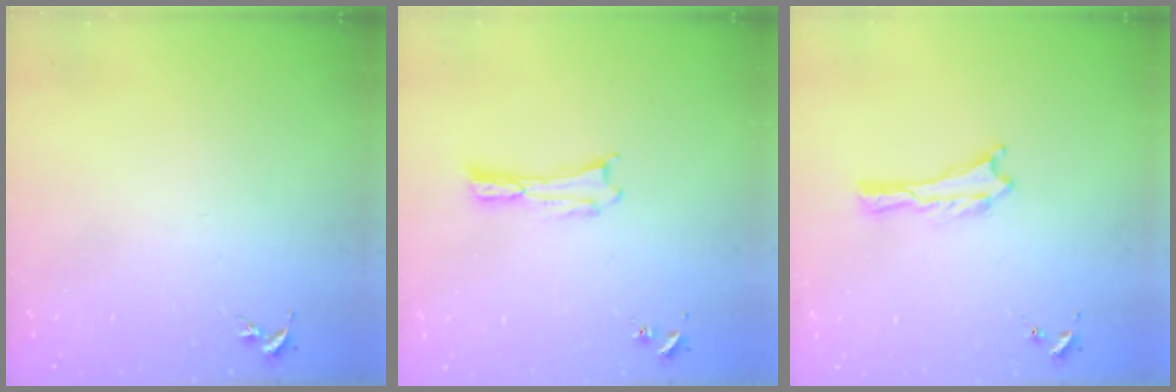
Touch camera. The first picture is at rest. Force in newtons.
{"total": 0.0}
{"total": 0.0}